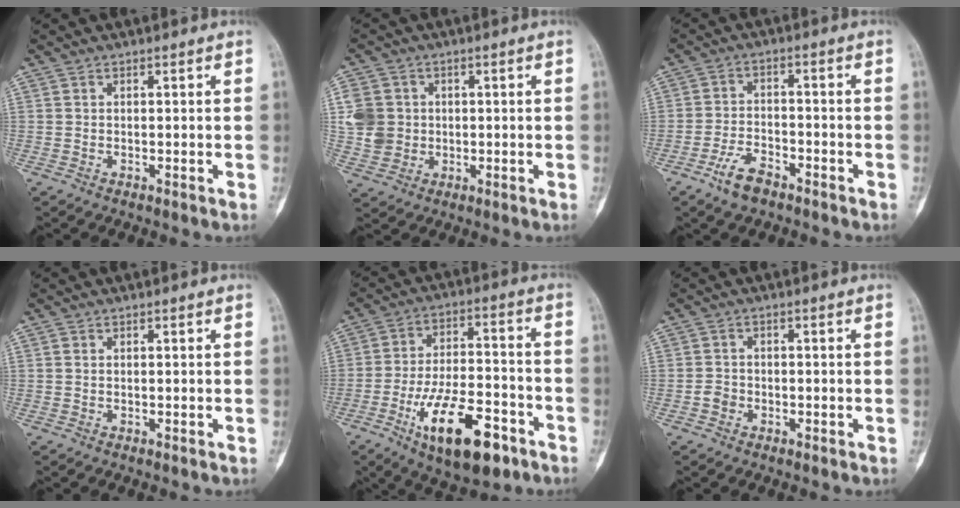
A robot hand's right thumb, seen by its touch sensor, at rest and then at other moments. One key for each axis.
{"total": 7.7, "fx": 0.7, "fy": 7.0, "fz": 3.1, "tx": -0.045, "ty": 0.001, "tz": 0.017}
{"total": 6.0, "fx": -4.1, "fy": 2.7, "fz": 3.4, "tx": -0.066, "ty": 0.023, "tz": -0.074}
{"total": 0.6, "fx": 0.2, "fy": 0.4, "fz": 0.4, "tx": -0.012, "ty": 0.002, "tz": 0.004}
{"total": 17.8, "fx": -8.7, "fy": 7.4, "fz": 13.5, "tx": -0.211, "ty": 0.045, "tz": -0.135}
{"total": 2.0, "fx": -0.8, "fy": 1.7, "fz": 0.7, "tx": -0.004, "ty": 0.008, "tz": -0.019}